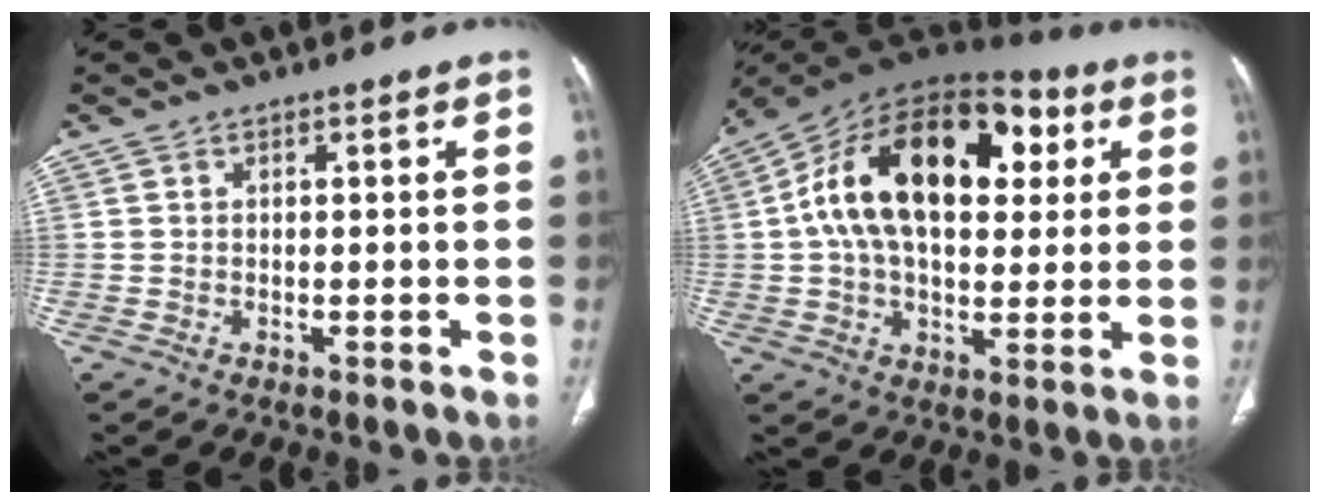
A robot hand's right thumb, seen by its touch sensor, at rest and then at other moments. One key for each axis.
{"total": 25.2, "fx": 5.8, "fy": 14.8, "fz": 19.5, "tx": -0.315, "ty": 0.028, "tz": 0.085}